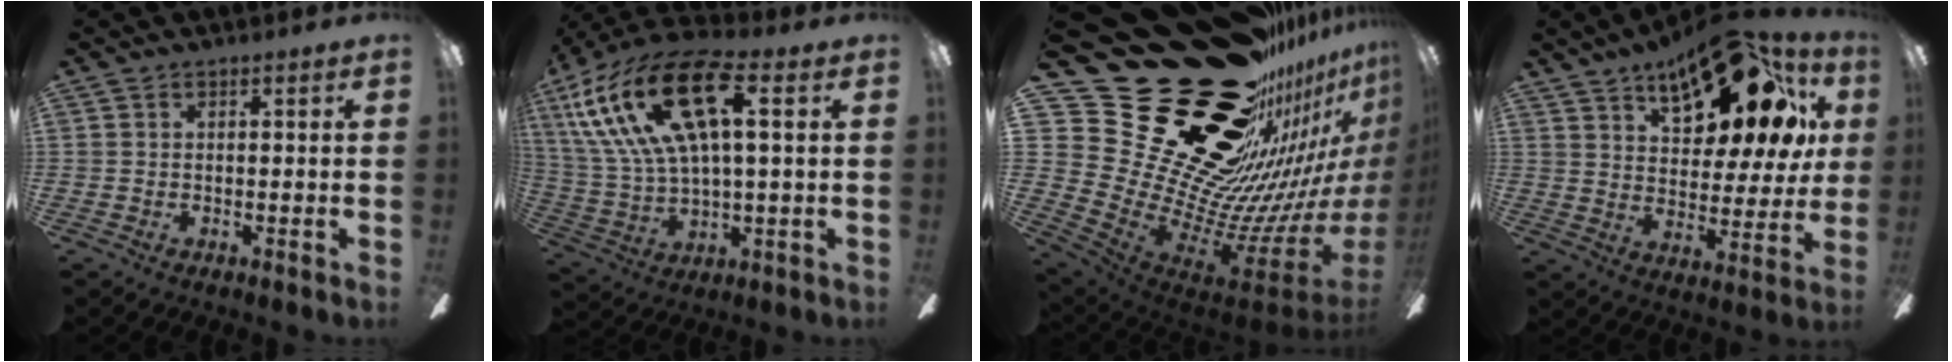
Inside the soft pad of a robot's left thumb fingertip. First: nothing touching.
{"total": 23.3, "force": [9.1, 10.1, 18.9], "torque": [-0.387, -0.013, 0.156]}
{"total": 45.2, "force": [27.2, 22.6, 28.1], "torque": [-0.328, -0.268, 0.600]}
{"total": 22.7, "force": [14.1, 9.5, 15.0], "torque": [-0.207, -0.080, 0.229]}